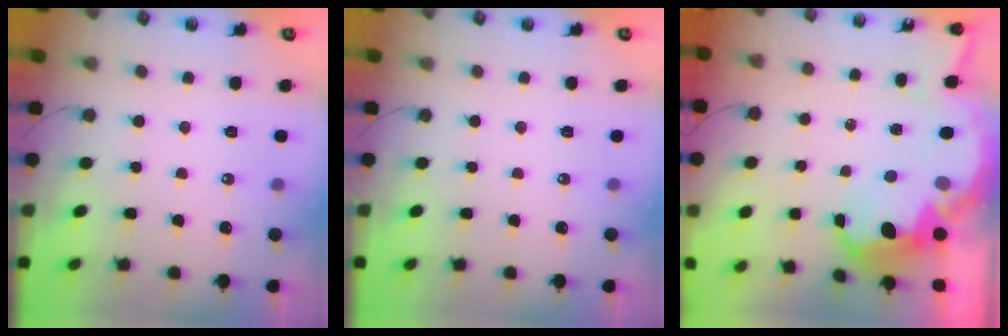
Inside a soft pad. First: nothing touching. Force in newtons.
{"total": 0.0}
{"total": 12.3, "press": 12.2, "slide": 0.9}